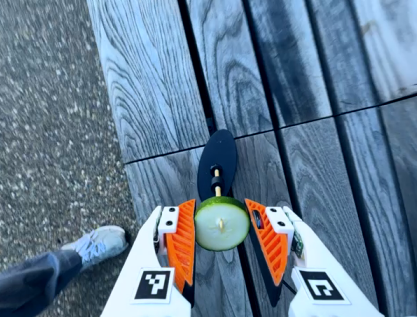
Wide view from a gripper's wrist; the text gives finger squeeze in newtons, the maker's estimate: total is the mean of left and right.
{"total": 12.4, "left": 12.7, "right": 12.0}